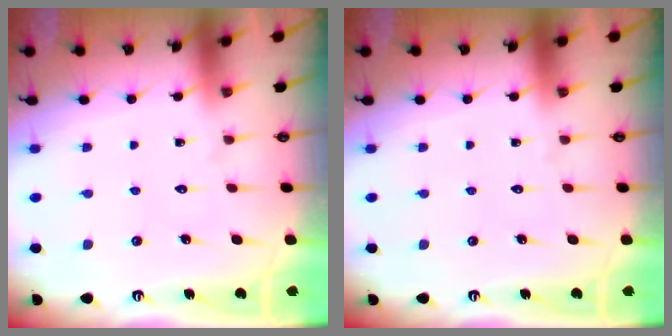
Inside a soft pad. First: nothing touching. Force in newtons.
{"total": 0.0}